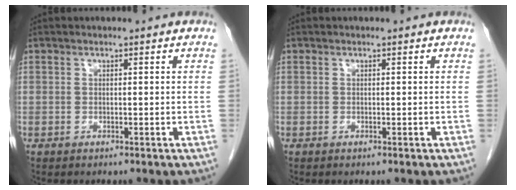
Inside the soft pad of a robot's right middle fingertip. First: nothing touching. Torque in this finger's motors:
{"motor_torque": [0.07, -0.09, 0.04, 0.00]}